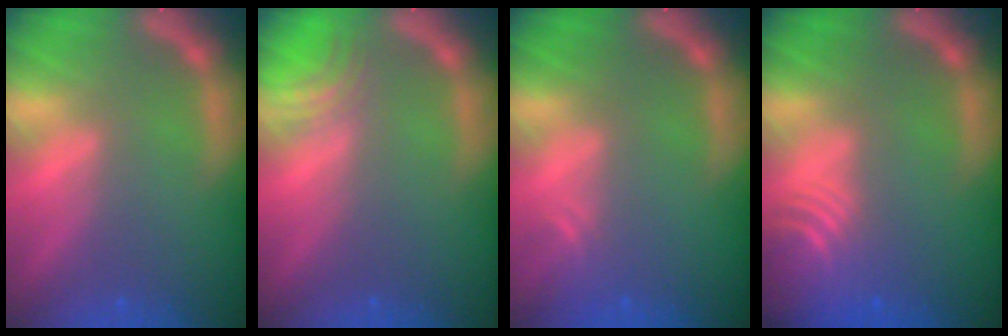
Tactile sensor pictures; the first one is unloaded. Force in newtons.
{"total": 2.5}
{"total": 1.5}
{"total": 7.0}